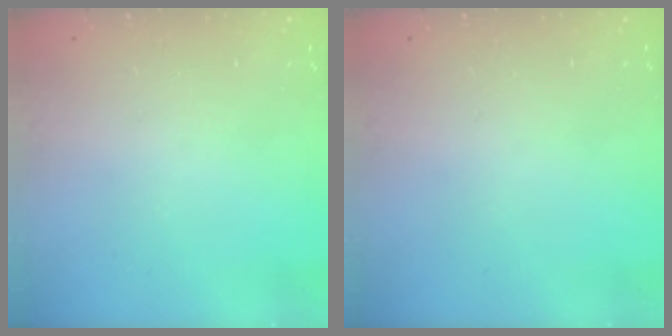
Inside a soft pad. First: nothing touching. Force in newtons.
{"total": 0.0}